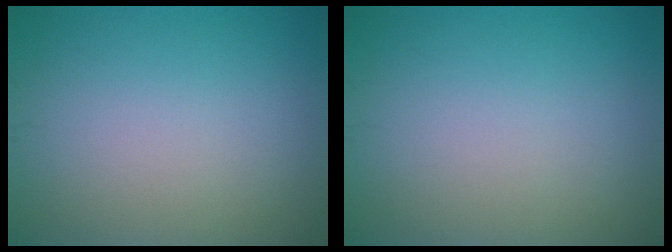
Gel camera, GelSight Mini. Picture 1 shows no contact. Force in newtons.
{"total": 0.0}